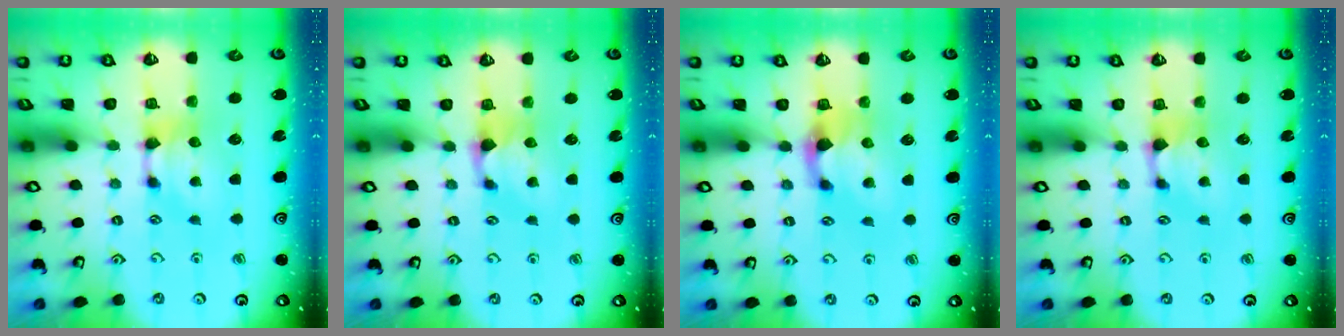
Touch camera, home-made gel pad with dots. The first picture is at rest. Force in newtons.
{"total": 1.3, "press": 0.7, "slide": 1.0}
{"total": 1.7, "press": 1.3, "slide": 1.1}
{"total": 1.0, "press": 0.7, "slide": 0.6}